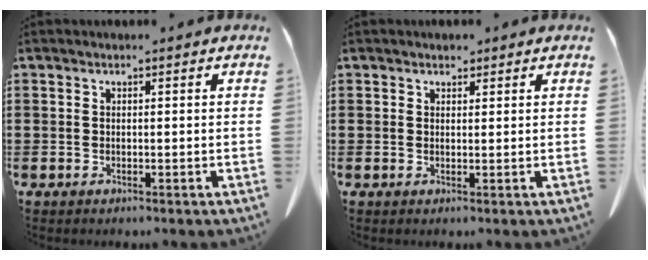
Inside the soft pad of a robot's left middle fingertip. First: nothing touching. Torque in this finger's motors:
{"motor_torque": [1.23, 0.91, 0.00, 0.00]}